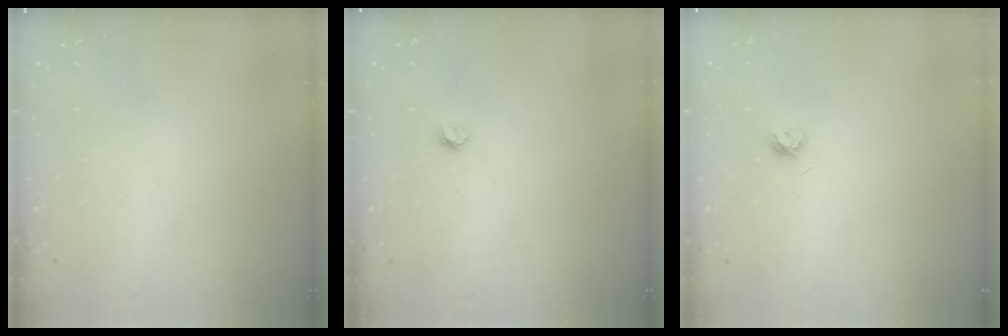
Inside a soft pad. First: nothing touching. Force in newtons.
{"total": 3.7, "press": 3.6, "slide": 0.4}
{"total": 3.9, "press": 3.9, "slide": 0.6}